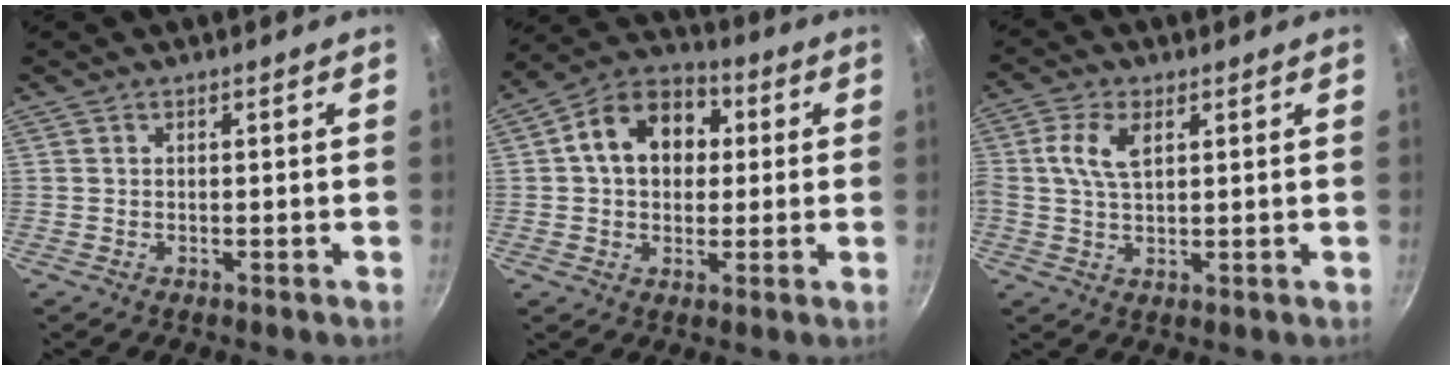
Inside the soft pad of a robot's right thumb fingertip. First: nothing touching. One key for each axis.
{"total": 13.7, "fx": 2.4, "fy": 10.3, "fz": 8.7, "tx": -0.107, "ty": 0.024, "tz": 0.022}
{"total": 6.4, "fx": 1.8, "fy": 3.6, "fz": 5.0, "tx": -0.096, "ty": 0.002, "tz": 0.033}